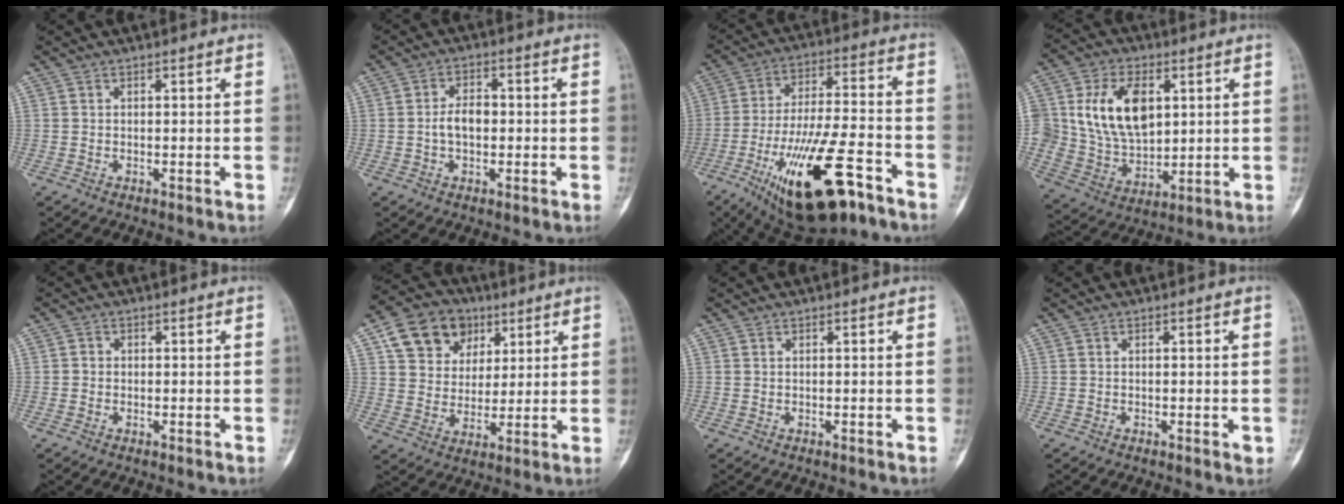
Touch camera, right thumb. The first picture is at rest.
{"total": 4.7, "force": [-0.4, 3.0, 3.7], "torque": [-0.061, 0.015, -0.012]}
{"total": 22.2, "force": [-11.9, 7.2, 17.3], "torque": [-0.302, 0.049, -0.191]}
{"total": 15.9, "force": [3.9, 10.6, 11.2], "torque": [-0.167, -0.011, 0.082]}
{"total": 1.1, "force": [-0.2, 1.1, 0.3], "torque": [0.002, 0.005, -0.007]}
{"total": 13.2, "force": [6.2, 10.3, 5.5], "torque": [-0.063, -0.007, 0.109]}
{"total": 0.0}
{"total": 1.0, "force": [-0.1, 0.4, 0.9], "torque": [-0.014, -0.004, -0.001]}